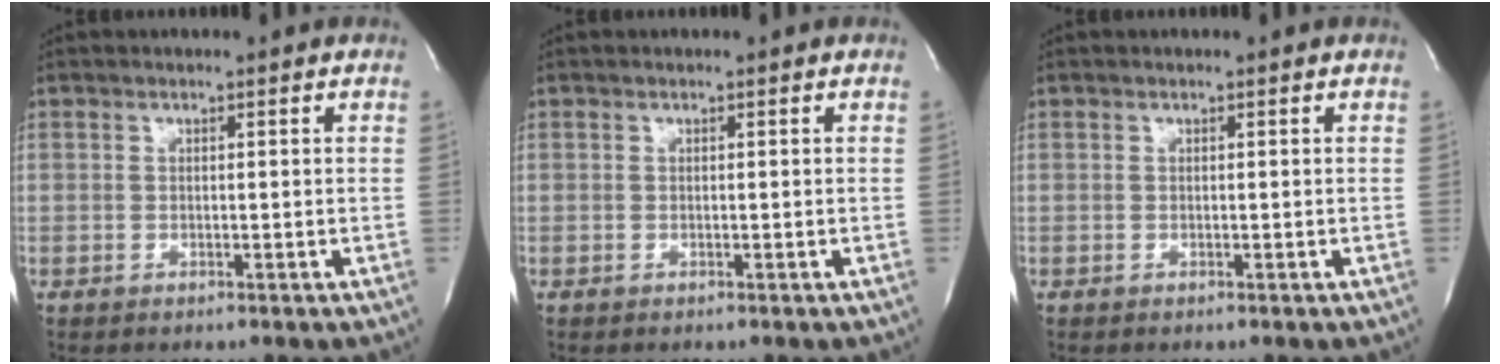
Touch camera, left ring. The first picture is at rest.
{"total": 0.0}
{"total": 0.0}